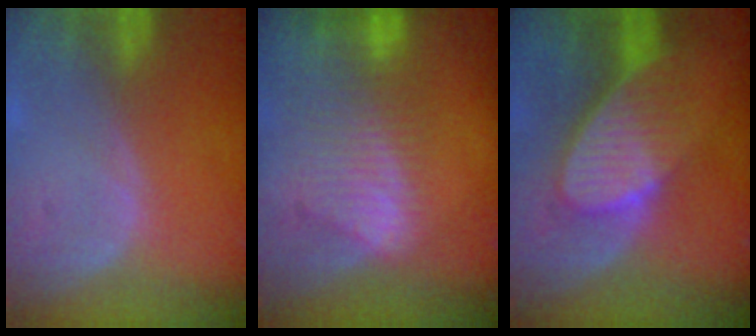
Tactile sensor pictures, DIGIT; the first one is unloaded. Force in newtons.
{"total": 9.3, "press": 8.1, "slide": 4.6}
{"total": 8.1, "press": 7.6, "slide": 2.8}